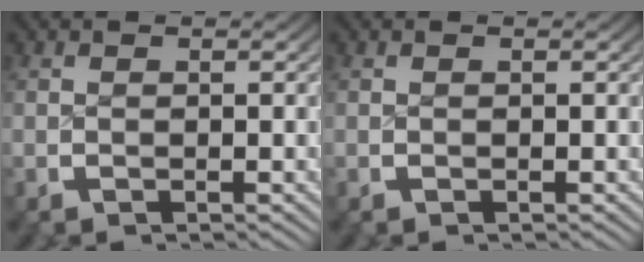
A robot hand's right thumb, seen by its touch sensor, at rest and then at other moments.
{"total": 0.0}